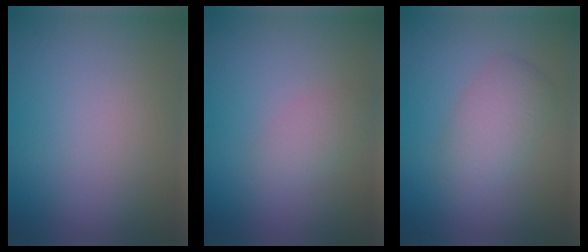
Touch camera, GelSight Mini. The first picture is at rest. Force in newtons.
{"total": 1.6, "press": 1.6, "slide": 0.0}
{"total": 3.0, "press": 3.0, "slide": 0.0}